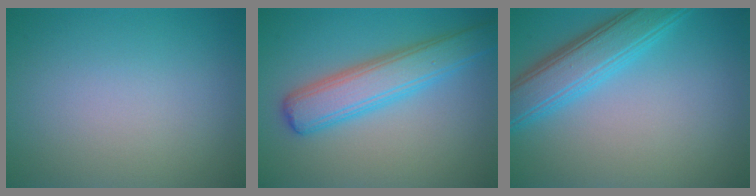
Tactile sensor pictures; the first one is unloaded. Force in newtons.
{"total": 5.3, "press": 5.3, "slide": 0.1}
{"total": 5.3, "press": 5.3, "slide": 0.3}